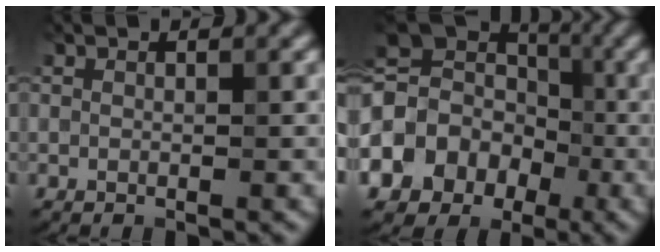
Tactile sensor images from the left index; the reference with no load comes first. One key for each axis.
{"total": 11.1, "fx": -3.0, "fy": 9.4, "fz": 5.1, "tx": -0.101, "ty": -0.005, "tz": -0.070}